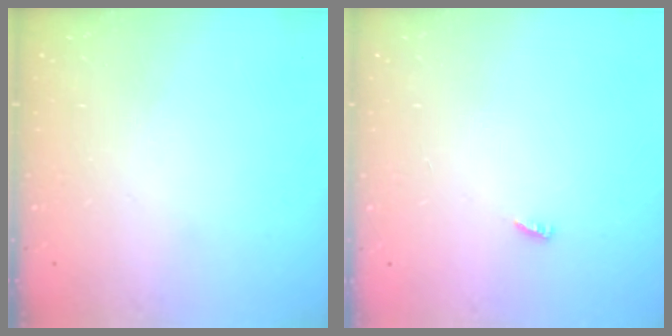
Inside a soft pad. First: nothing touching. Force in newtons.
{"total": 1.9, "press": 1.9, "slide": 0.3}